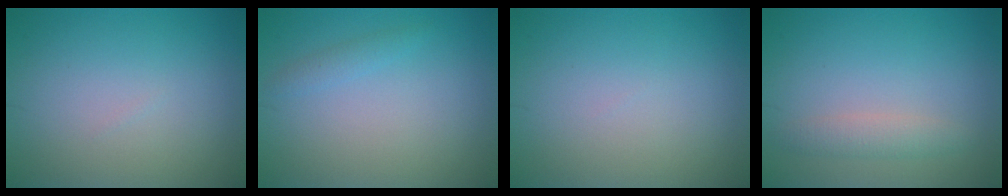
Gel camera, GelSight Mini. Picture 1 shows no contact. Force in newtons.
{"total": 1.0, "press": 1.0, "slide": 0.1}
{"total": 0.0}
{"total": 1.8, "press": 1.8, "slide": 0.2}